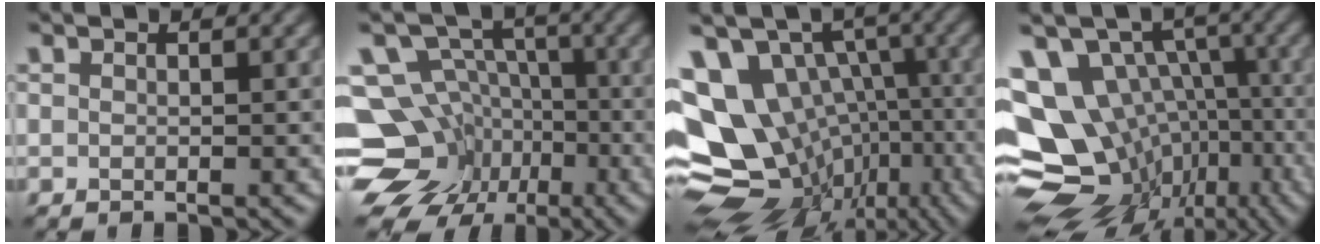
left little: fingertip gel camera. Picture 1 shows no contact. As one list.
[{"total": 11.4, "force": [-4.5, 9.5, 4.3], "torque": [-0.064, -0.004, -0.086]}, {"total": 14.9, "force": [-3.1, 11.5, 8.9], "torque": [-0.169, -0.001, -0.005]}, {"total": 13.8, "force": [-4.0, 10.7, 7.6], "torque": [-0.144, 0.003, -0.021]}]